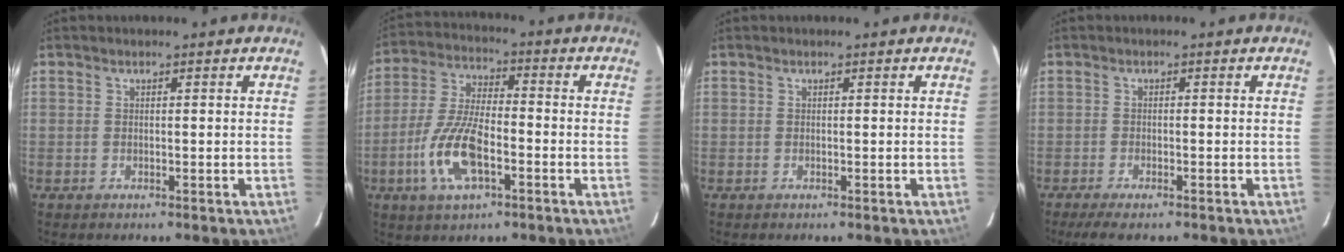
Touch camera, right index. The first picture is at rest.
{"total": 12.4, "force": [-4.7, 4.8, 10.4], "torque": [-0.225, -0.004, -0.090]}
{"total": 0.0}
{"total": 5.1, "force": [-4.0, 1.0, 2.9], "torque": [-0.070, -0.021, -0.069]}